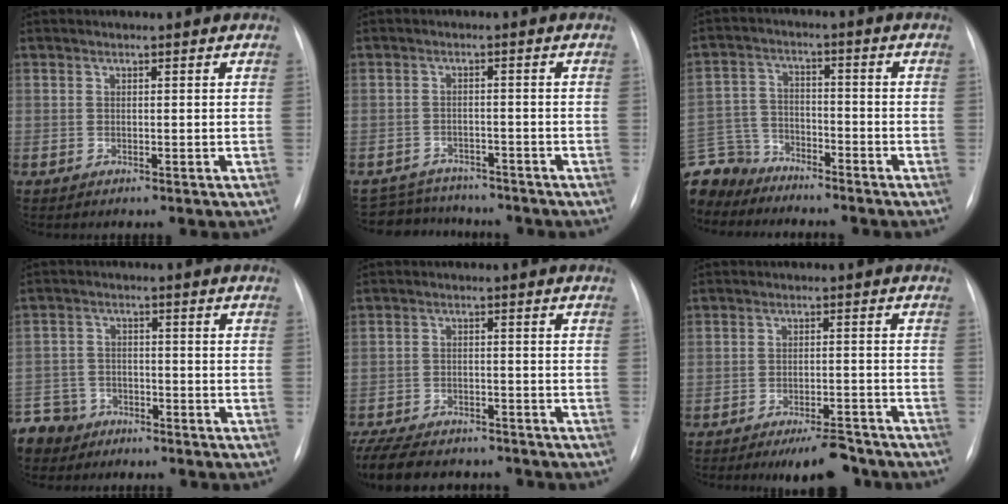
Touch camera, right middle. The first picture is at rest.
{"total": 7.3, "force": [-6.9, 2.4, 0.6], "torque": [-0.006, 0.012, -0.096]}
{"total": 10.8, "force": [-9.8, 4.3, 0.9], "torque": [-0.037, 0.011, -0.188]}
{"total": 8.8, "force": [-6.5, 5.9, 0.9], "torque": [-0.033, -0.001, -0.117]}
{"total": 15.6, "force": [-12.9, 5.9, 6.5], "torque": [-0.167, -0.015, -0.184]}
{"total": 6.8, "force": [-5.7, 1.7, 3.1], "torque": [-0.035, -0.004, -0.089]}